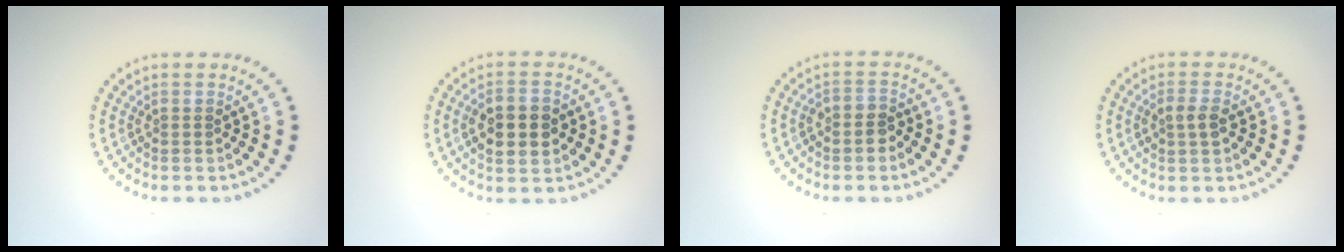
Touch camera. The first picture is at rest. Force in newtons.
{"total": 4.6, "press": 4.6, "slide": 0.1}
{"total": 1.6, "press": 1.4, "slide": 0.7}
{"total": 1.8, "press": 1.7, "slide": 0.2}